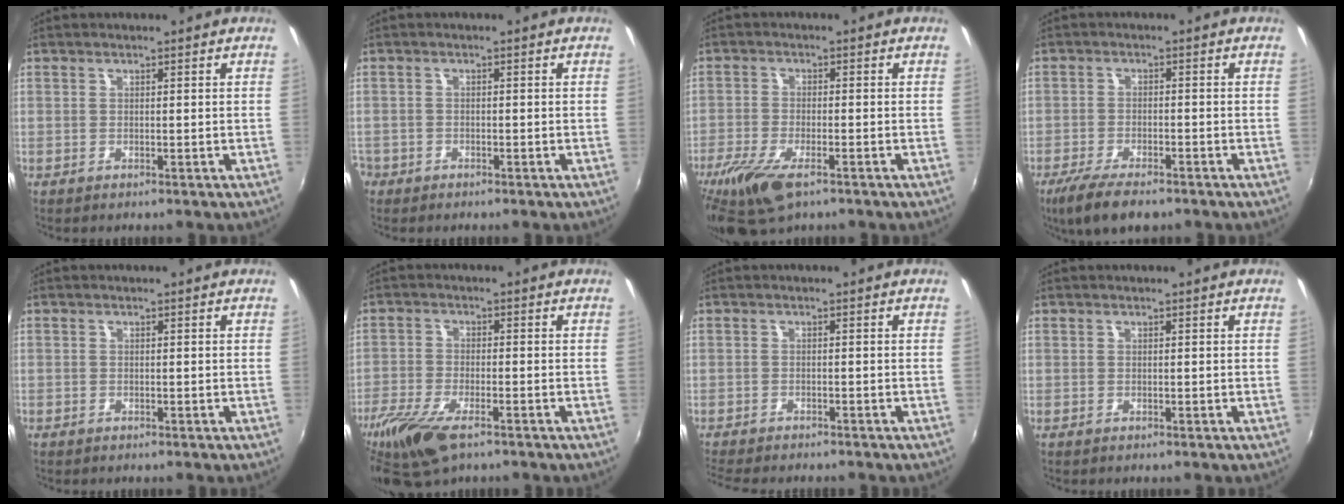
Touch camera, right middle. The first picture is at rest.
{"total": 2.8, "force": [-1.9, 2.0, 0.3], "torque": [-0.022, 0.003, -0.037]}
{"total": 11.2, "force": [-7.2, 4.0, 7.5], "torque": [-0.176, -0.036, -0.134]}
{"total": 8.3, "force": [-6.2, 2.5, 5.0], "torque": [-0.123, -0.023, -0.110]}
{"total": 0.8, "force": [-0.6, 0.5, 0.0], "torque": [-0.003, 0.002, -0.011]}
{"total": 12.5, "force": [-8.3, 4.6, 8.1], "torque": [-0.193, -0.041, -0.159]}
{"total": 7.4, "force": [-6.7, 1.4, 2.9], "torque": [-0.074, -0.022, -0.109]}
{"total": 0.0}